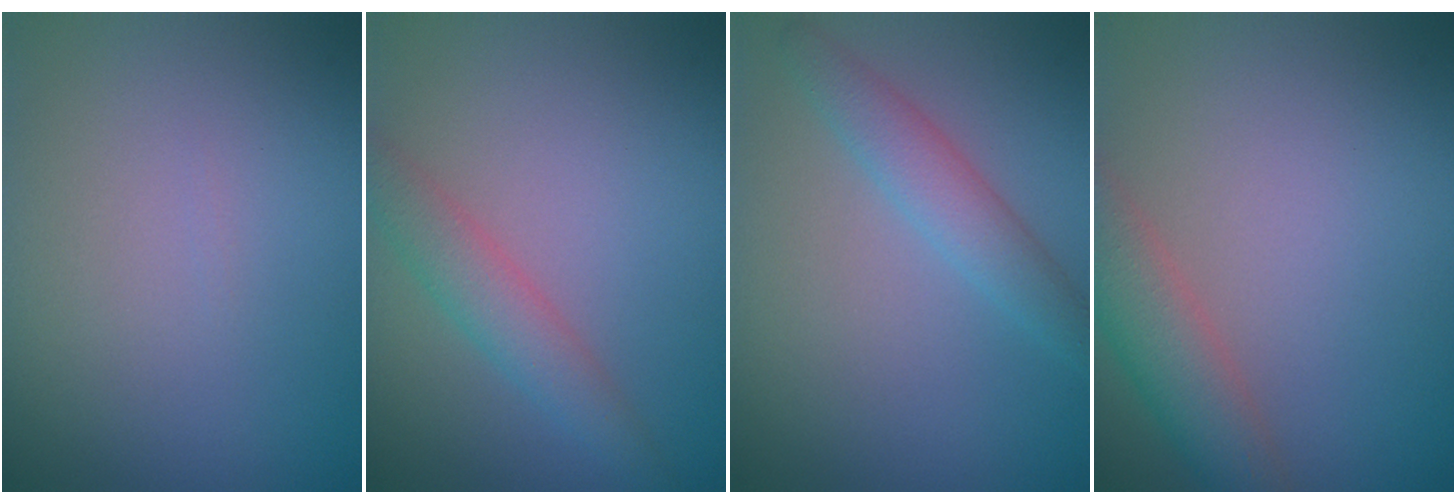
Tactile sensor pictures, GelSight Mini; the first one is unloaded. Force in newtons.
{"total": 2.7, "press": 2.7, "slide": 0.1}
{"total": 2.7, "press": 2.7, "slide": 0.1}
{"total": 3.8, "press": 3.8, "slide": 0.3}